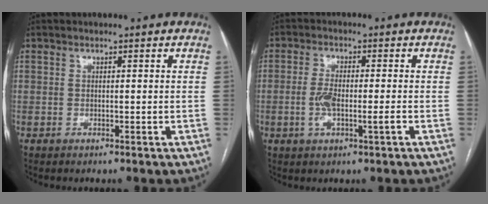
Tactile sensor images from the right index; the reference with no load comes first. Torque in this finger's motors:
{"motor_torque": [0.14, 0.16, 0.20, 0.06]}